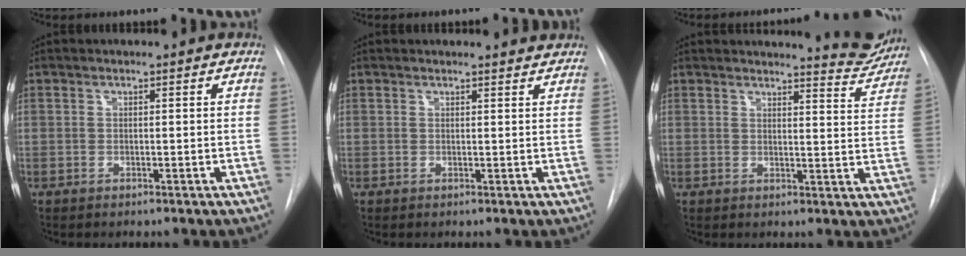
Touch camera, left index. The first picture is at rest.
{"total": 1.4, "force": [1.4, -0.1, -0.1], "torque": [-0.007, -0.005, 0.009]}
{"total": 6.5, "force": [6.4, 0.6, 0.9], "torque": [-0.002, -0.042, 0.060]}